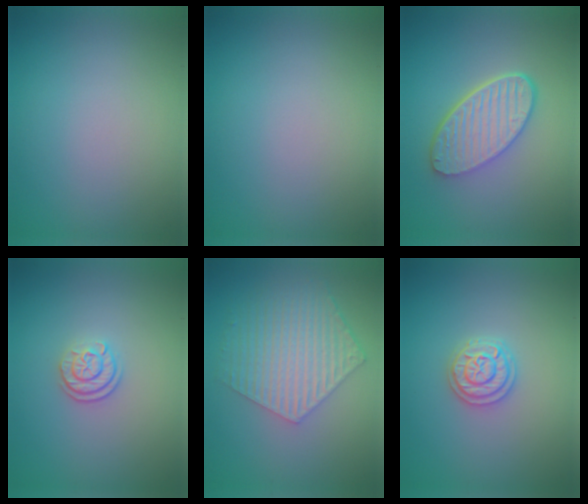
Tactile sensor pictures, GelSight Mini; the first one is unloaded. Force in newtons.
{"total": 0.0}
{"total": 6.1, "press": 4.5, "slide": 4.1}
{"total": 2.2, "press": 1.8, "slide": 1.3}
{"total": 5.8, "press": 4.4, "slide": 3.9}
{"total": 2.3, "press": 2.3, "slide": 0.5}